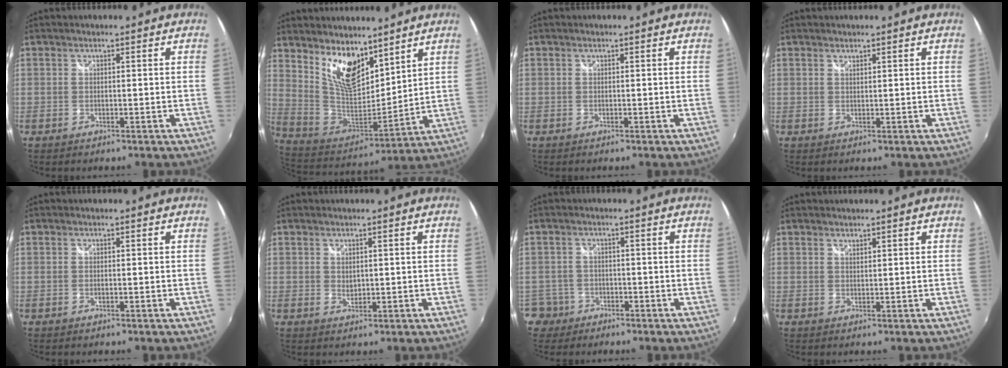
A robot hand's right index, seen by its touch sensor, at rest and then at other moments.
{"total": 14.7, "force": [9.4, 6.9, 9.0], "torque": [-0.164, -0.007, 0.189]}
{"total": 0.0}
{"total": 0.6, "force": [0.6, 0.2, 0.1], "torque": [-0.001, 0.000, 0.011]}
{"total": 0.0}
{"total": 1.6, "force": [0.5, 1.2, 1.0], "torque": [-0.014, 0.000, 0.009]}
{"total": 4.3, "force": [-2.1, 3.8, 0.0], "torque": [-0.011, 0.014, -0.038]}
{"total": 0.9, "force": [0.8, 0.2, 0.1], "torque": [-0.002, 0.000, 0.015]}